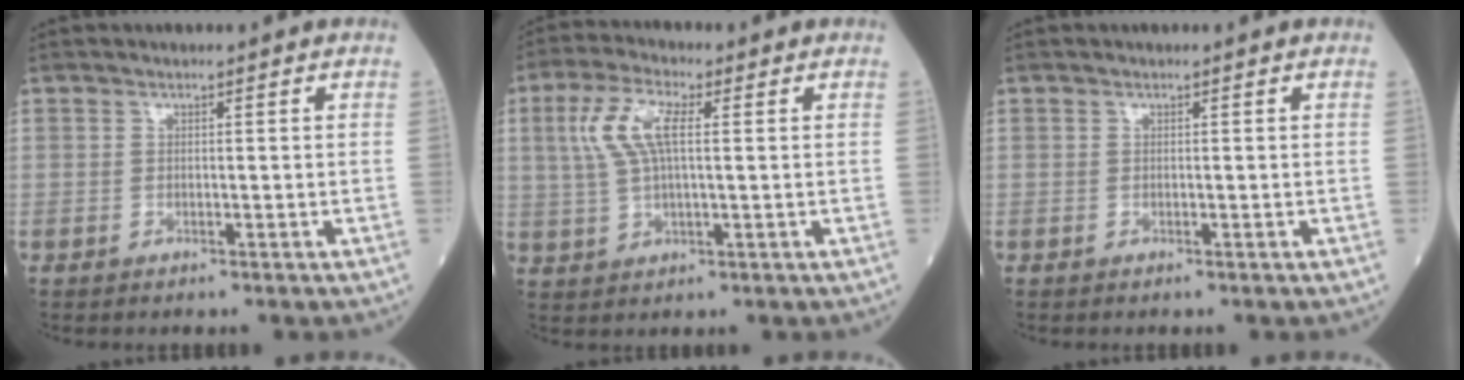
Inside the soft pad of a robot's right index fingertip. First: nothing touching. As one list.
[{"total": 7.6, "force": [2.0, 2.3, 7.0], "torque": [-0.160, 0.016, 0.043]}, {"total": 0.0}]